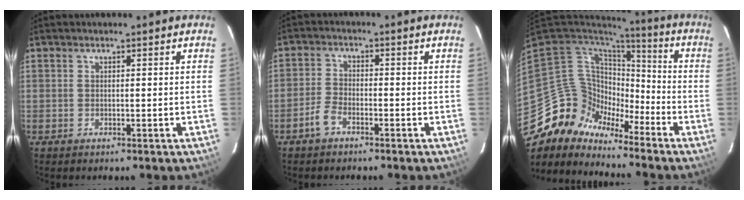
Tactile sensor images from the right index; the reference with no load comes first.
{"total": 3.5, "force": [-2.5, 1.5, 1.9], "torque": [-0.054, 0.007, -0.052]}
{"total": 10.8, "force": [-9.3, 5.4, 0.5], "torque": [-0.017, 0.036, -0.189]}